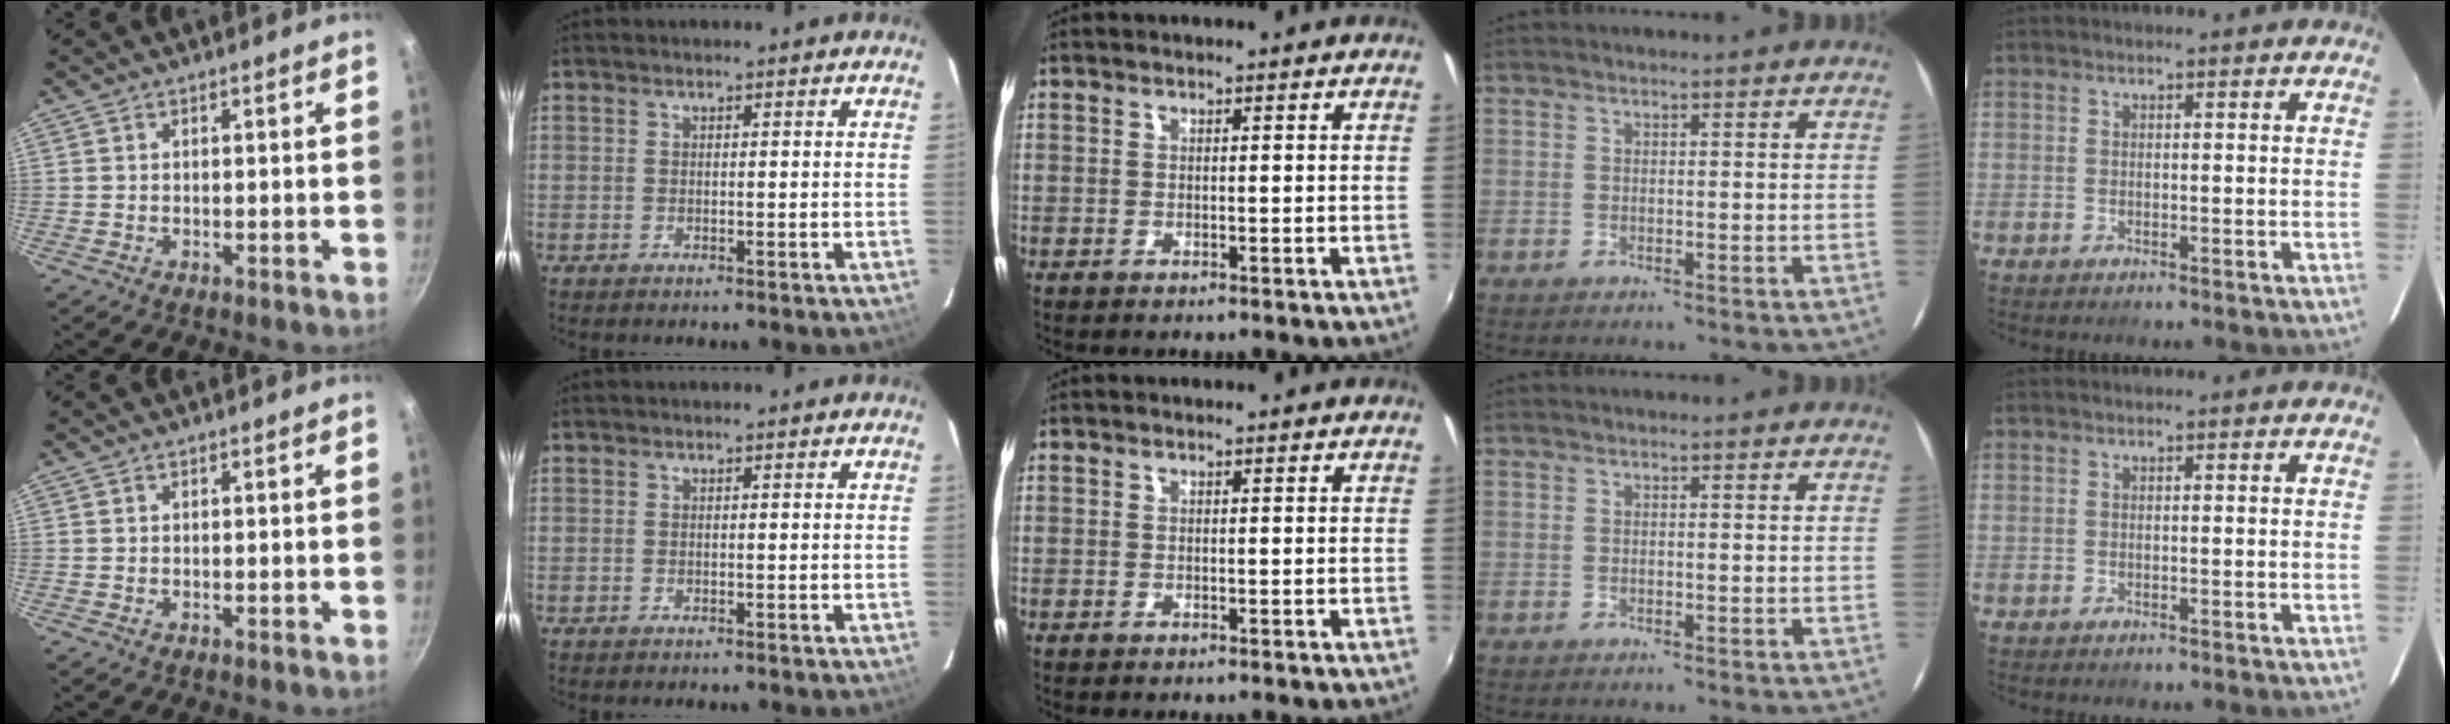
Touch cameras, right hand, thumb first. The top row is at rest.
{}